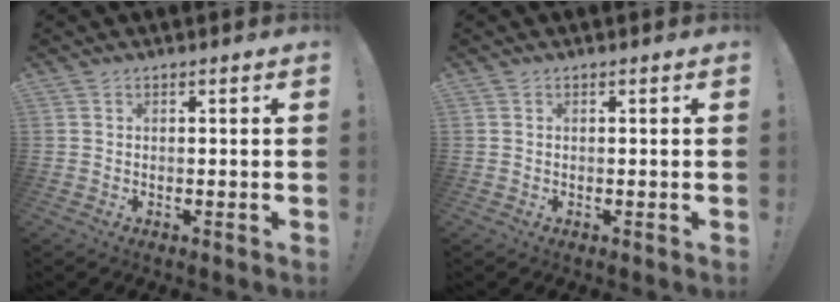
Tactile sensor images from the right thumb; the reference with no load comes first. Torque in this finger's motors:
{"motor_torque": [-0.10, 0.02, 0.09, 0.24, -0.03]}